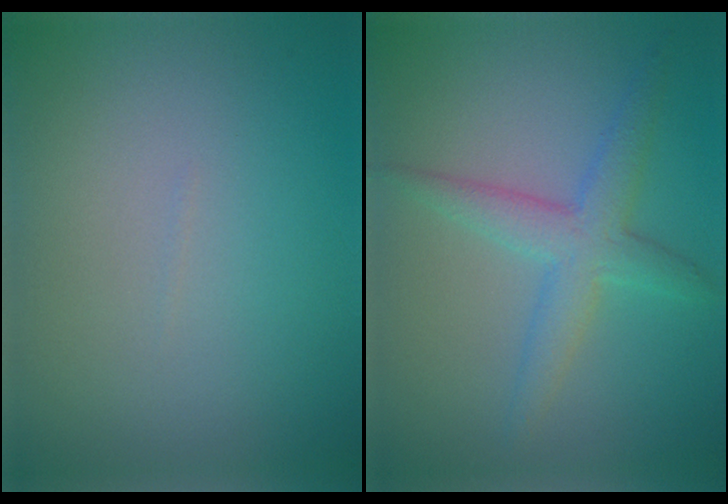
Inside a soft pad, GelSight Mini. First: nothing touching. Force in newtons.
{"total": 3.5, "press": 3.5, "slide": 0.1}